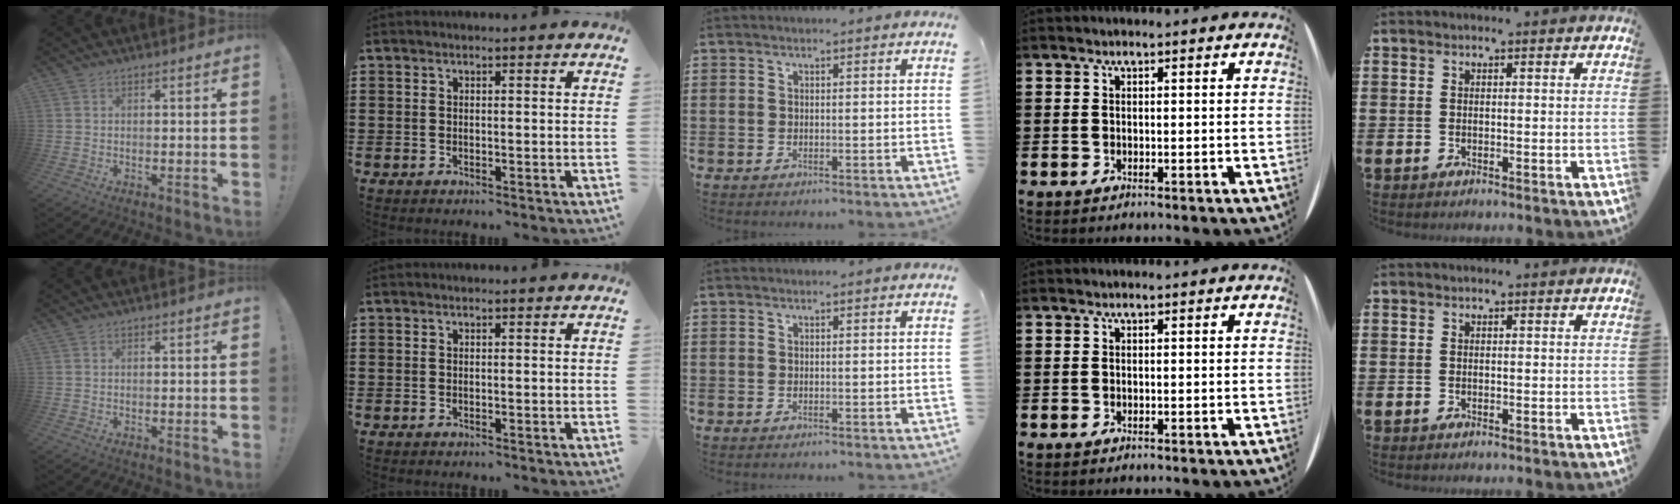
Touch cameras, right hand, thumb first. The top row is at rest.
{}